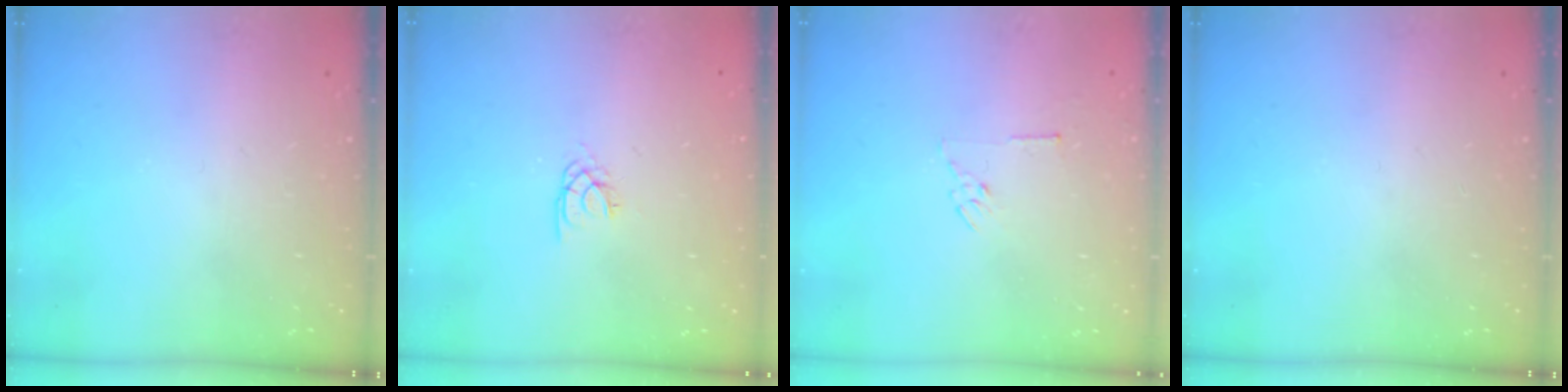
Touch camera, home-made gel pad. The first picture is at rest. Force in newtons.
{"total": 2.0, "press": 2.0, "slide": 0.3}
{"total": 5.7, "press": 5.7, "slide": 0.7}
{"total": 0.0}